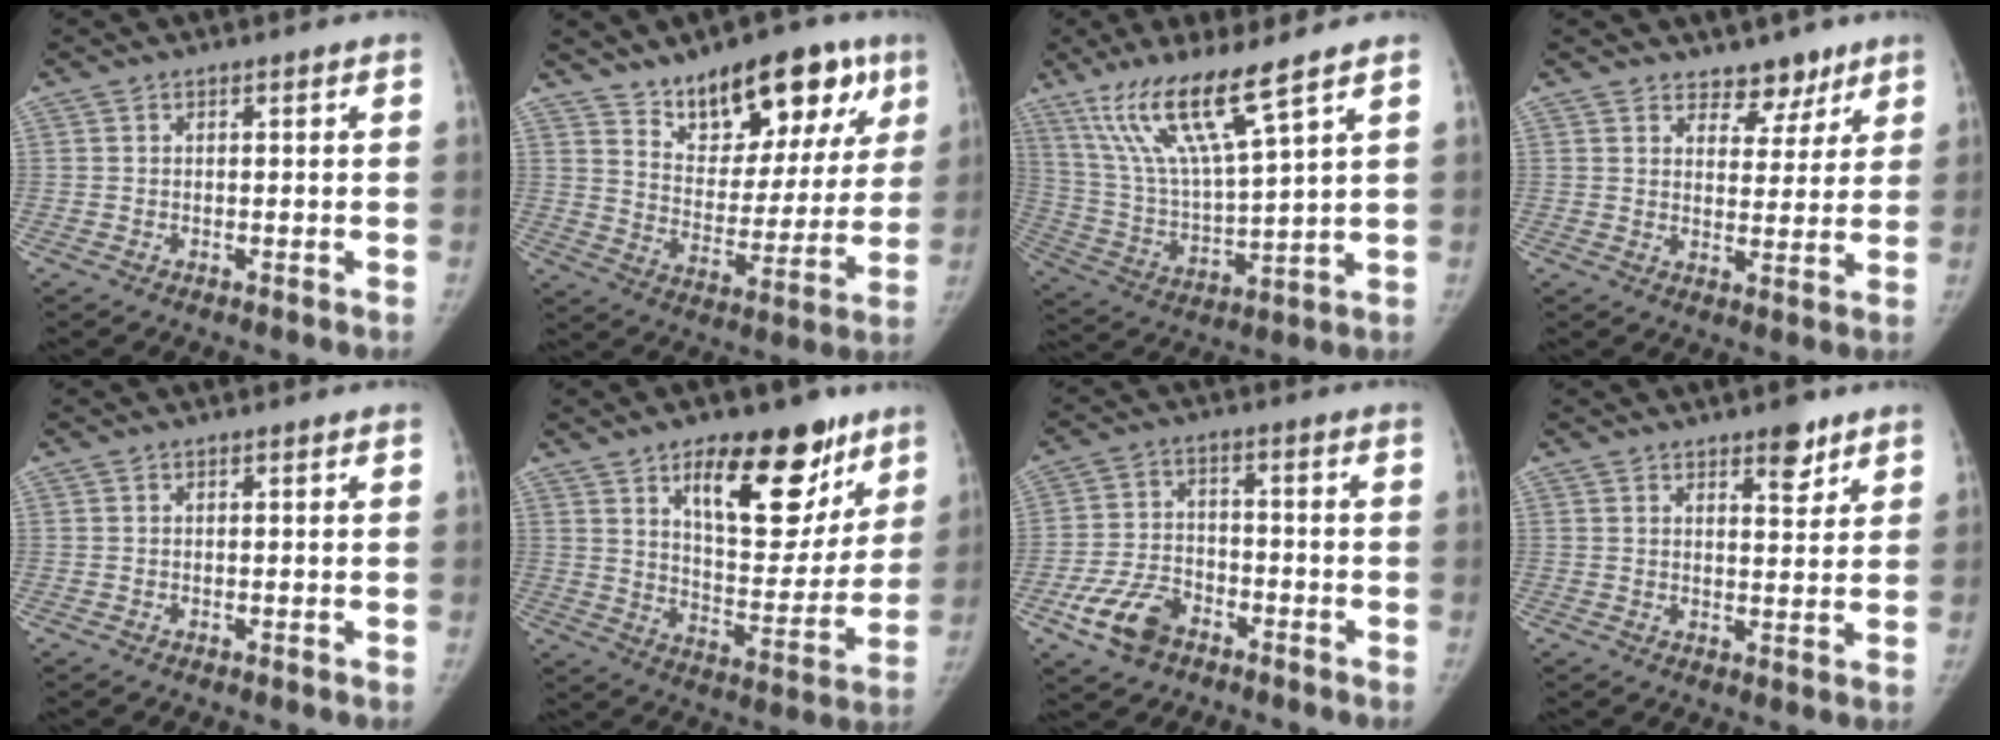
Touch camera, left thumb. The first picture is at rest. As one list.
[{"total": 19.6, "force": [12.3, 9.5, 11.9], "torque": [-0.115, -0.051, 0.193]}, {"total": 15.3, "force": [9.9, 1.4, 11.6], "torque": [-0.229, -0.049, 0.202]}, {"total": 5.9, "force": [4.5, 3.5, 1.6], "torque": [0.016, -0.029, 0.069]}, {"total": 0.0}, {"total": 21.4, "force": [12.0, 9.8, 14.7], "torque": [-0.149, -0.058, 0.185]}, {"total": 9.5, "force": [-5.3, 6.0, 5.1], "torque": [-0.090, 0.022, -0.098]}, {"total": 5.1, "force": [3.5, 2.0, 3.1], "torque": [-0.024, -0.022, 0.049]}]